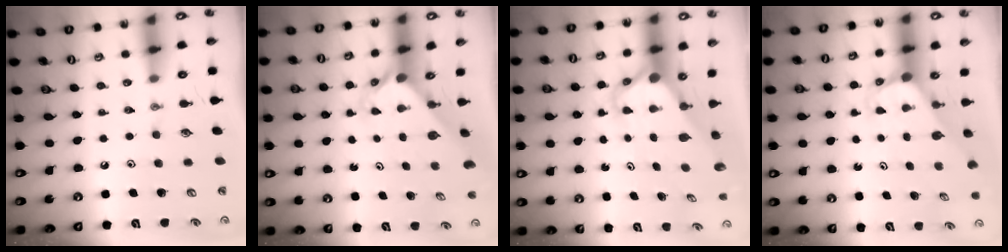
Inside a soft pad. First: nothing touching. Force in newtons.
{"total": 2.4, "press": 2.4, "slide": 0.3}
{"total": 4.3, "press": 4.3, "slide": 0.4}
{"total": 3.0, "press": 3.0, "slide": 0.2}